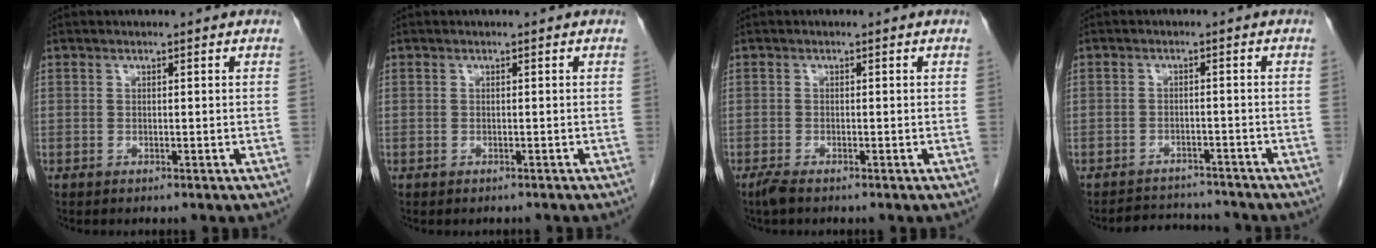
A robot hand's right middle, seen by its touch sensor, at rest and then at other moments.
{"total": 0.6, "force": [-0.6, 0.1, 0.0], "torque": [-0.011, -0.004, -0.010]}
{"total": 1.6, "force": [-1.2, 0.3, 0.9], "torque": [-0.029, -0.006, -0.024]}
{"total": 5.4, "force": [-5.3, 1.0, -0.2], "torque": [0.001, 0.006, -0.078]}